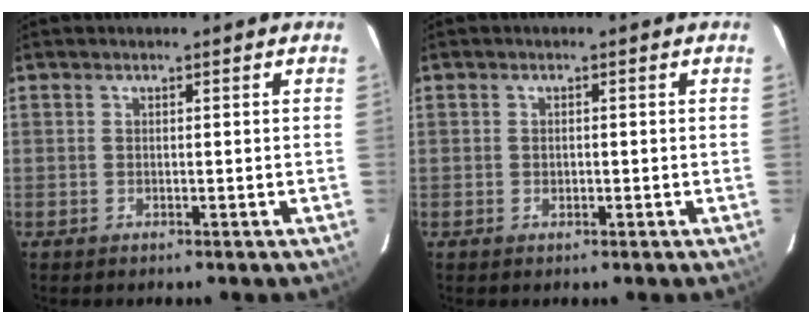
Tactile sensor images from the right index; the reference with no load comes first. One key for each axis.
{"total": 1.1, "fx": -0.2, "fy": 0.8, "fz": 0.7, "tx": -0.013, "ty": 0.002, "tz": -0.004}